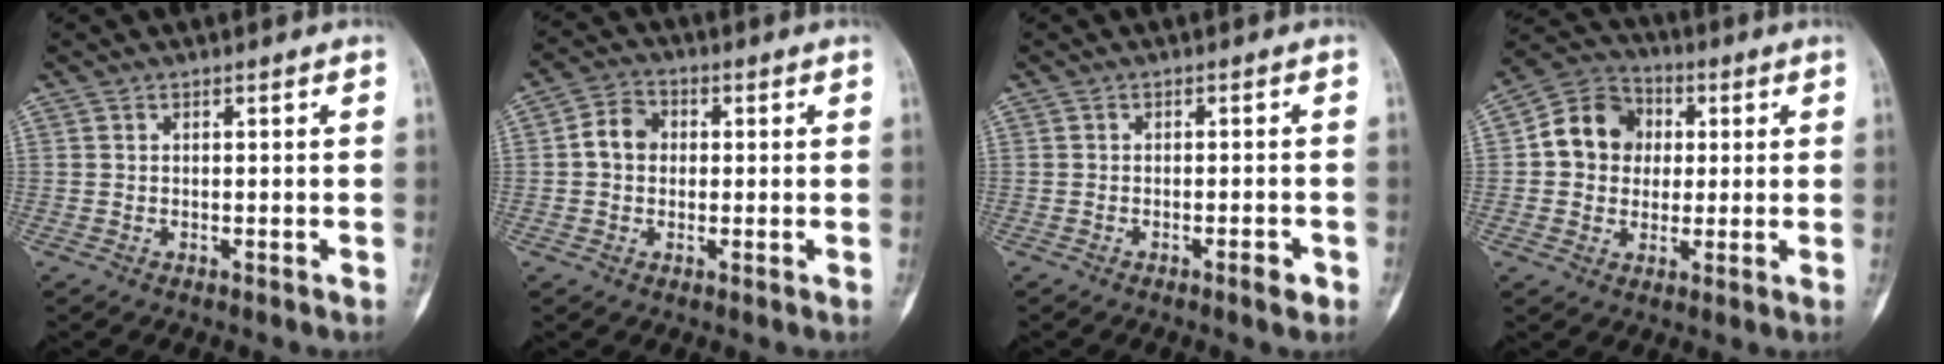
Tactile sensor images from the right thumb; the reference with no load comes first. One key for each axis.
{"total": 5.4, "fx": 0.2, "fy": 4.5, "fz": 3.0, "tx": -0.042, "ty": 0.016, "tz": -0.005}
{"total": 2.3, "fx": -1.3, "fy": 0.5, "fz": 1.9, "tx": -0.024, "ty": 0.004, "tz": -0.019}
{"total": 11.1, "fx": 1.3, "fy": 9.7, "fz": 5.2, "tx": -0.057, "ty": 0.017, "tz": 0.011}